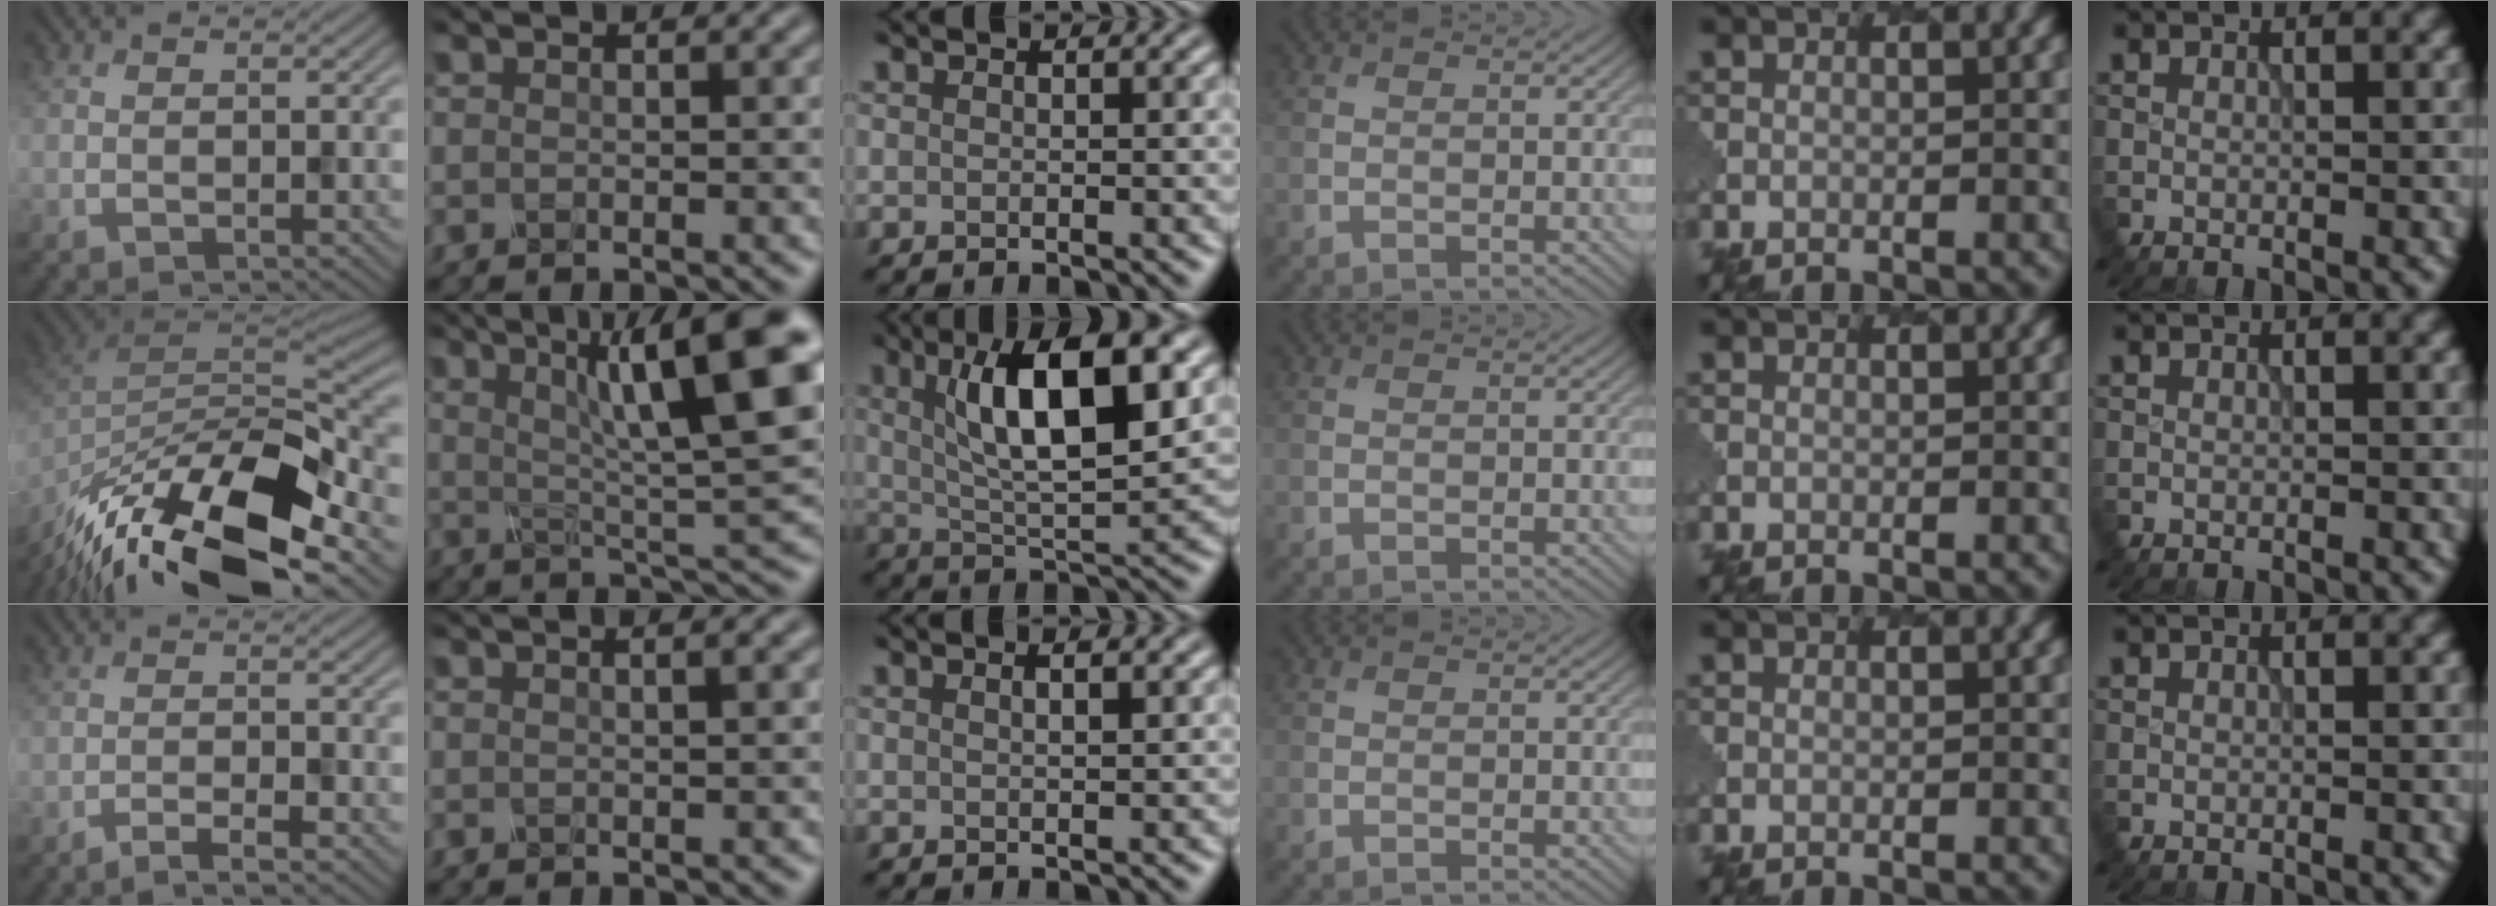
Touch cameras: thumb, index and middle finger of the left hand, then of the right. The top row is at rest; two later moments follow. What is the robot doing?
{"motion": "twist", "object": "rubiks cube"}